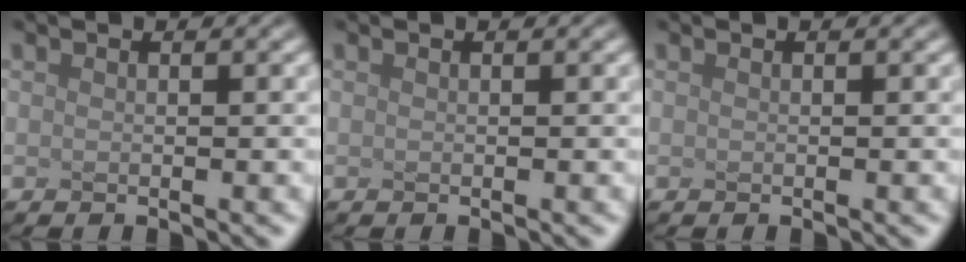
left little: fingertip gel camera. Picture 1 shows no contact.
{"total": 0.0}
{"total": 0.0}